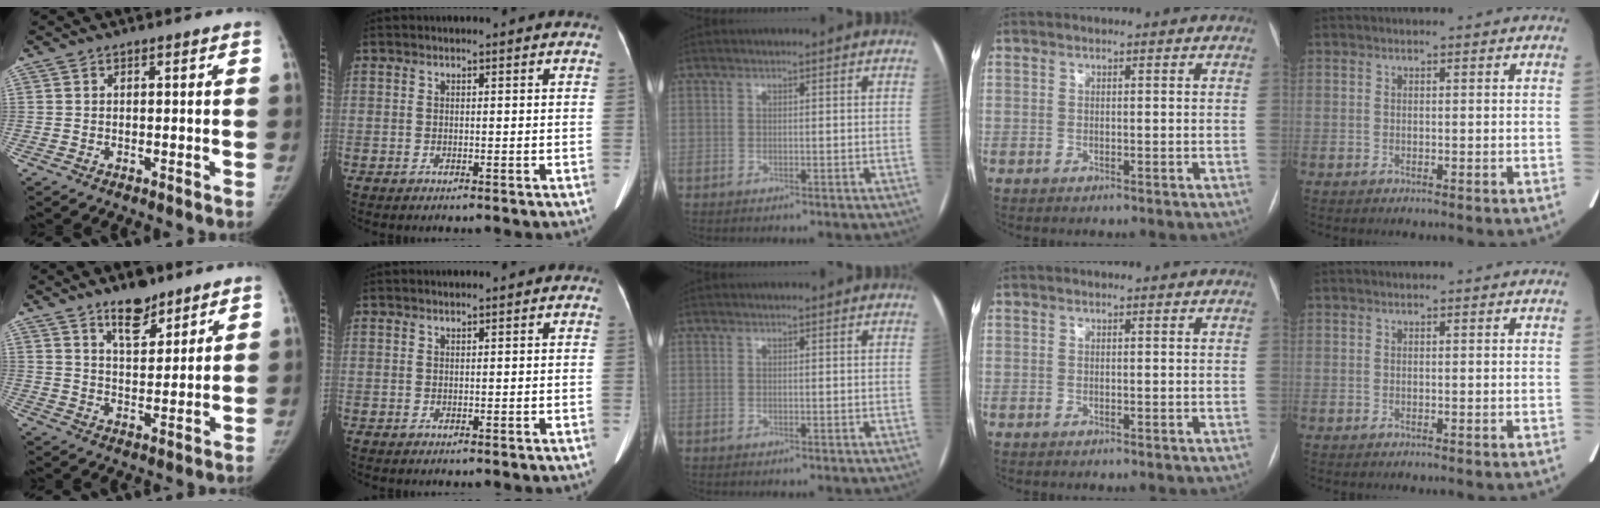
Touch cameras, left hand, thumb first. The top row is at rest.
{"thumb": {"total": 8.2, "force": [6.0, 3.4, 4.5], "torque": [-0.046, -0.043, 0.101]}}